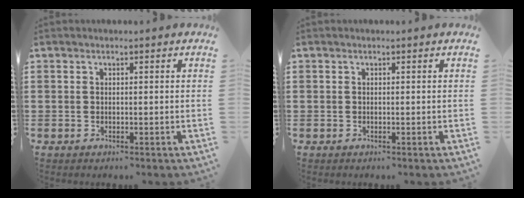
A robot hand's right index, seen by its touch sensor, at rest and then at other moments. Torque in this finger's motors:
{"motor_torque": [-0.05, 0.05, 0.00, 0.00]}